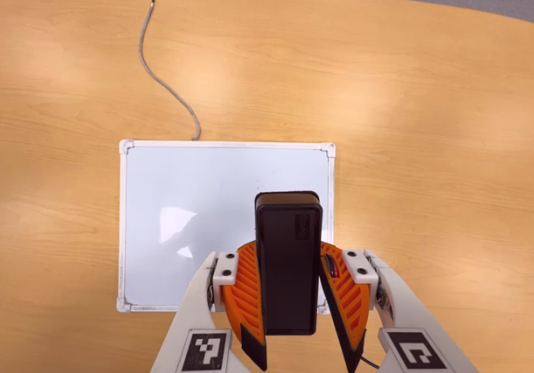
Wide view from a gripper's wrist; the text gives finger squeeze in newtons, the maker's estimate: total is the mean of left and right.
{"total": 7.1, "left": 7.0, "right": 7.1}